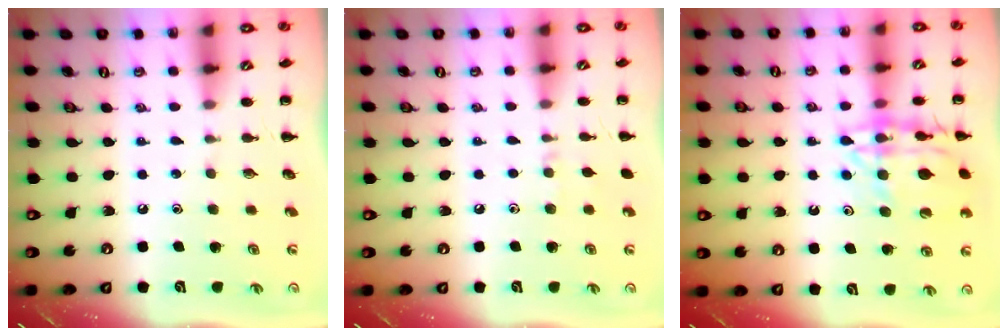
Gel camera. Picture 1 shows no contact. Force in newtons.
{"total": 3.9, "press": 3.6, "slide": 1.5}
{"total": 16.2, "press": 16.0, "slide": 2.3}